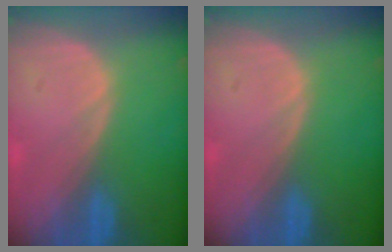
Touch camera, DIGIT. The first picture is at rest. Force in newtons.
{"total": 0.0}